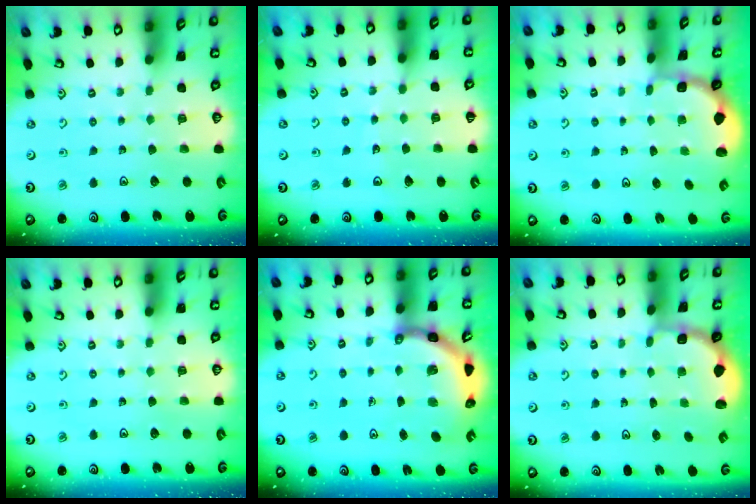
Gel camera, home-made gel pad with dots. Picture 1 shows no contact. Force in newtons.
{"total": 2.5, "press": 2.5, "slide": 0.2}
{"total": 1.4, "press": 1.3, "slide": 0.3}
{"total": 0.0}
{"total": 5.6, "press": 5.4, "slide": 1.6}
{"total": 1.9, "press": 1.8, "slide": 0.7}